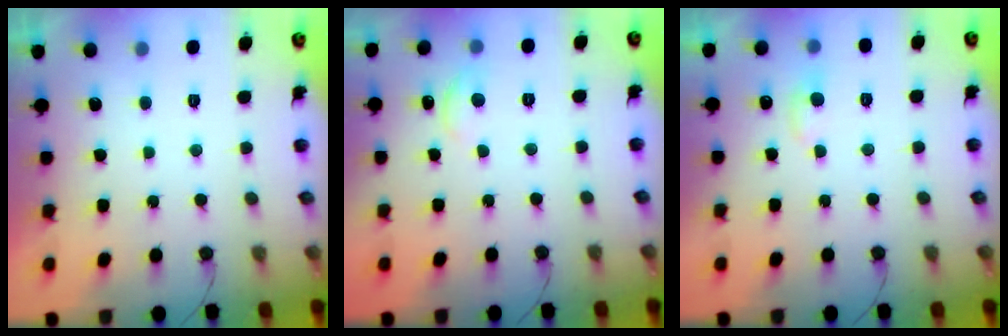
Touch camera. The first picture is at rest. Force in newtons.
{"total": 5.6, "press": 5.6, "slide": 0.3}
{"total": 4.2, "press": 4.1, "slide": 0.5}